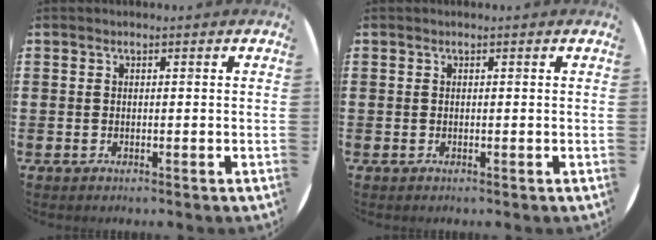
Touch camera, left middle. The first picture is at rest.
{"total": 0.0}